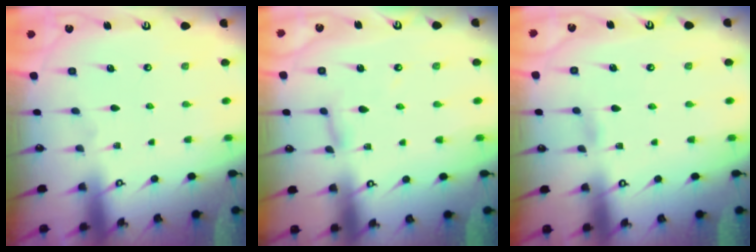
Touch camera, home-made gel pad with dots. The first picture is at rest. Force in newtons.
{"total": 2.8, "press": 2.8, "slide": 0.2}
{"total": 3.4, "press": 3.4, "slide": 0.3}